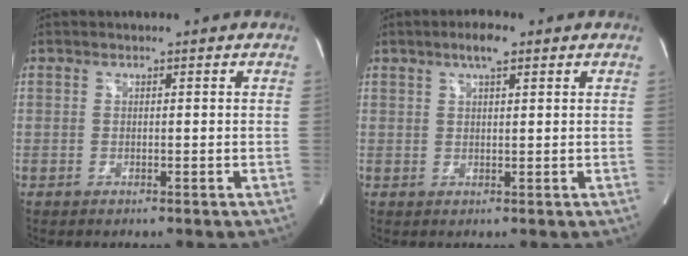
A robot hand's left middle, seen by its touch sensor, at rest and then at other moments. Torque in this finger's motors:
{"motor_torque": [0.38, -0.01, 0.01, 0.03]}